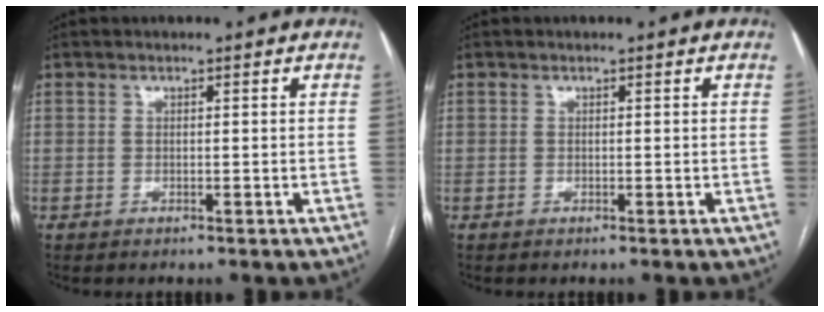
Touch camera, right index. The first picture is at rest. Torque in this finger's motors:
{"motor_torque": [-0.04, 0.04, 0.00, 0.01]}